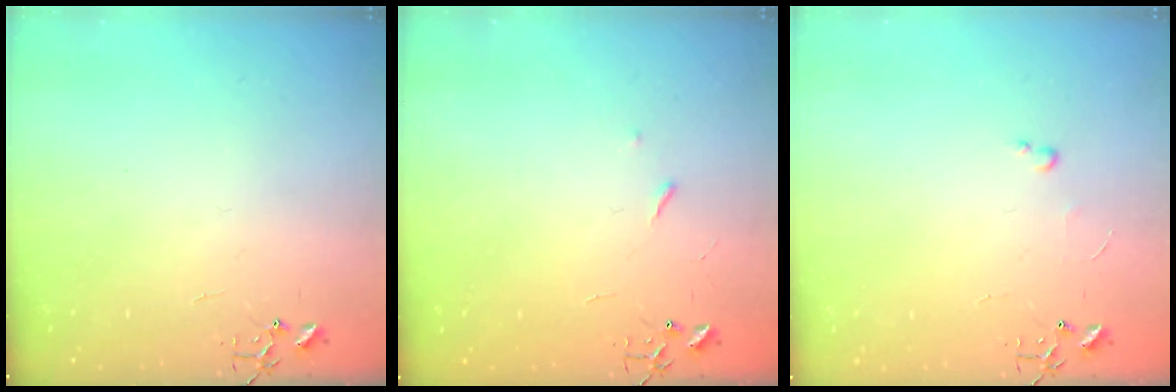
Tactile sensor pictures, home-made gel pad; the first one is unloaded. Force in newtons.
{"total": 2.9, "press": 2.8, "slide": 0.5}
{"total": 2.4, "press": 2.3, "slide": 0.4}